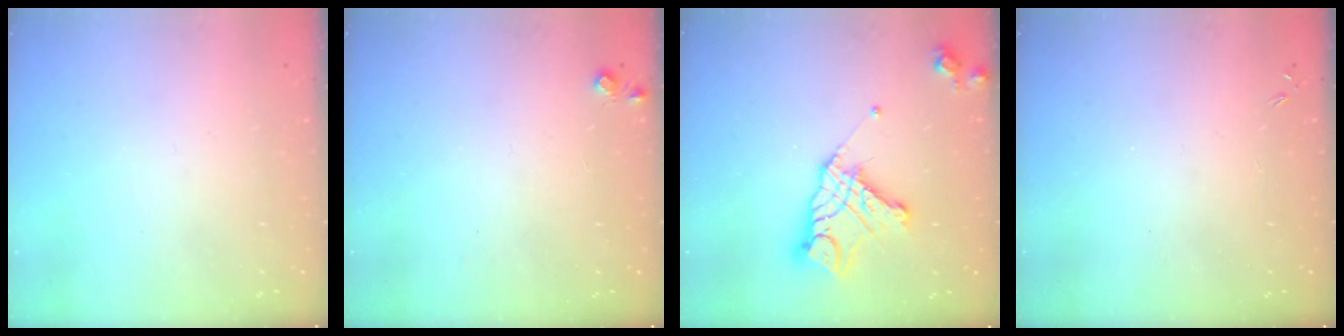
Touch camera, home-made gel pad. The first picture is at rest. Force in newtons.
{"total": 5.3, "press": 5.2, "slide": 0.6}
{"total": 14.6, "press": 14.5, "slide": 1.3}
{"total": 0.0}